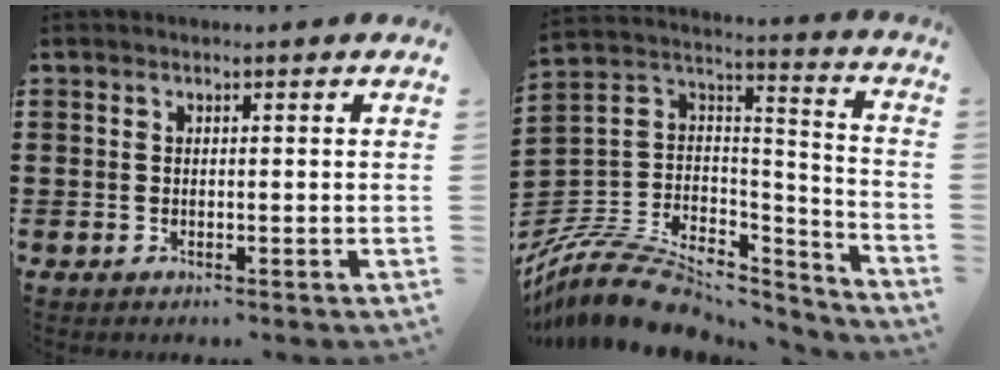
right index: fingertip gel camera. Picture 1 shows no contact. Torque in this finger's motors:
{"motor_torque": [-2.14, 0.00, -1.05, -0.21]}